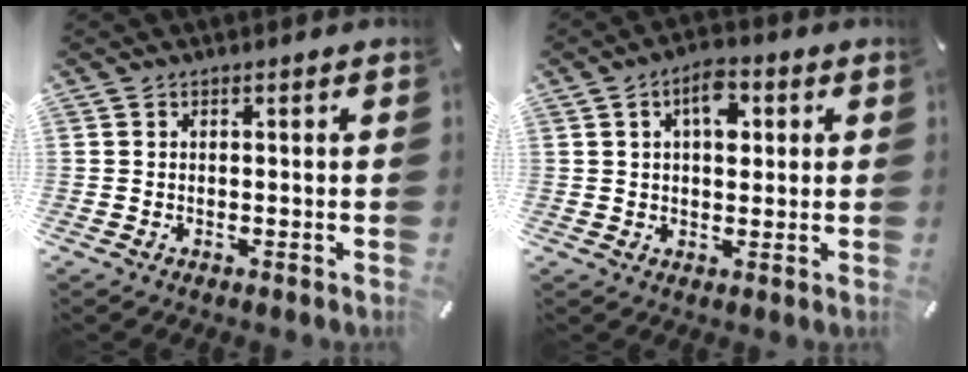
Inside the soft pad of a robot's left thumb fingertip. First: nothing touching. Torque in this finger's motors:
{"motor_torque": [0.22, 0.08, 0.31, 0.21, 0.04]}